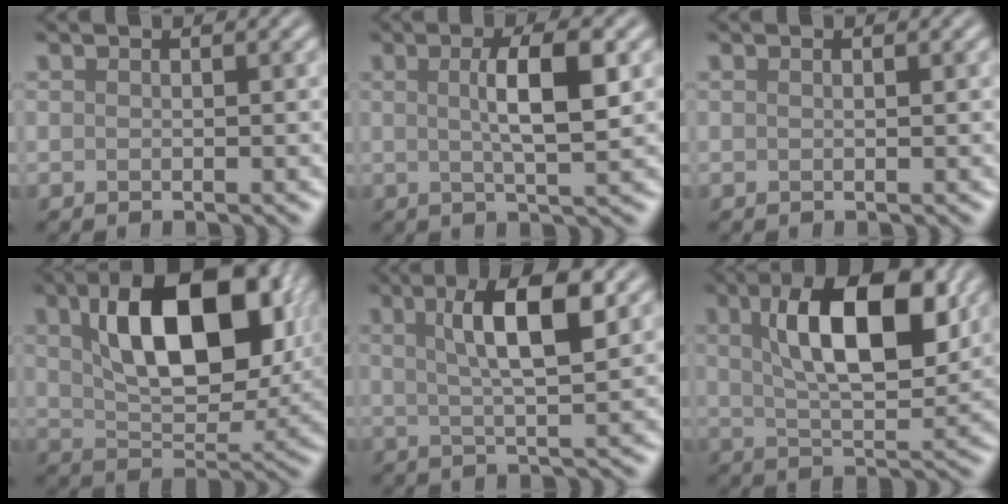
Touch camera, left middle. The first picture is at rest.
{"total": 4.6, "force": [0.3, 0.8, 4.5], "torque": [-0.075, 0.009, 0.012]}
{"total": 0.9, "force": [0.5, 0.4, 0.7], "torque": [0.000, 0.004, -0.007]}
{"total": 10.9, "force": [3.0, 5.7, 8.8], "torque": [-0.139, 0.009, 0.056]}
{"total": 6.3, "force": [1.8, 1.3, 5.9], "torque": [-0.093, 0.009, 0.036]}
{"total": 9.8, "force": [2.7, 3.9, 8.5], "torque": [-0.135, 0.012, 0.050]}